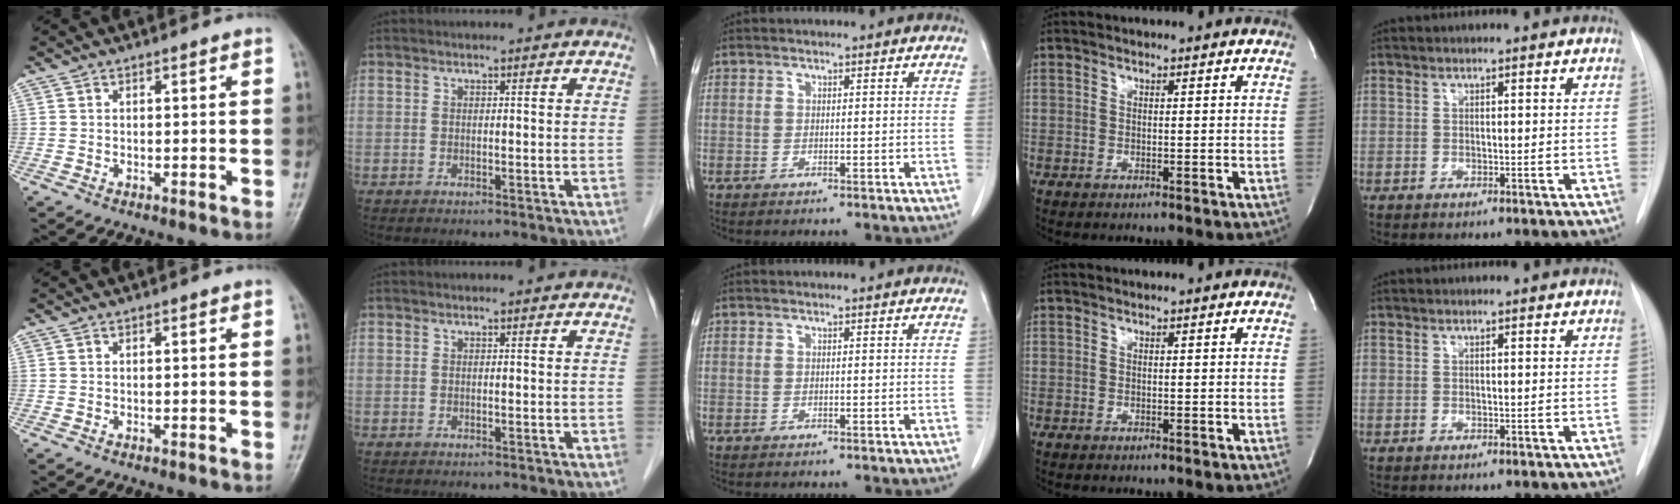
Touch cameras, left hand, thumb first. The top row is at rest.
{}